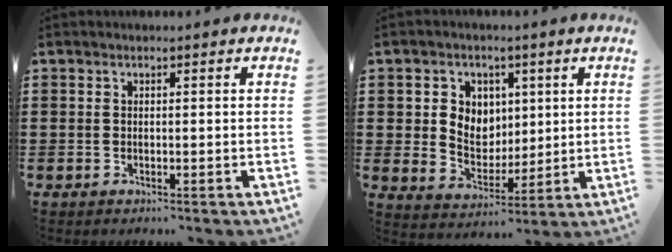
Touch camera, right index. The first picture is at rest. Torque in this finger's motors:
{"motor_torque": [1.24, 0.84, 0.22, 0.07]}